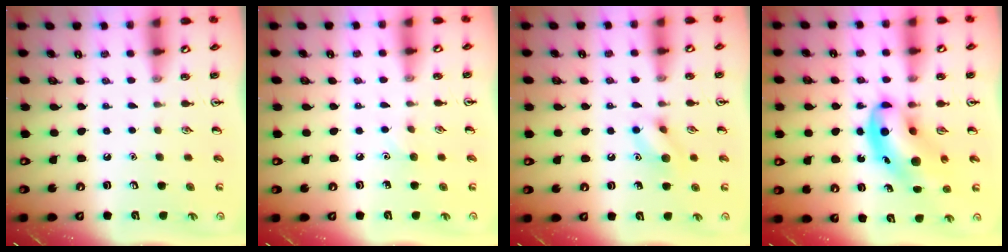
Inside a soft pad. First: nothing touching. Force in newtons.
{"total": 4.1, "press": 3.9, "slide": 1.4}
{"total": 8.9, "press": 8.9, "slide": 0.6}
{"total": 11.7, "press": 11.2, "slide": 3.2}